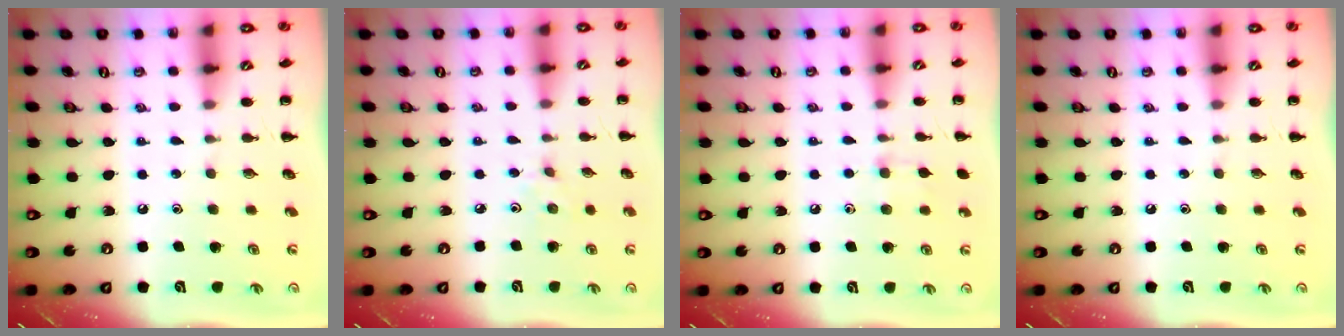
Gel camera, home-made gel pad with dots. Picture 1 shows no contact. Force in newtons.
{"total": 2.5, "press": 2.3, "slide": 0.9}
{"total": 6.0, "press": 5.6, "slide": 2.0}
{"total": 0.0}